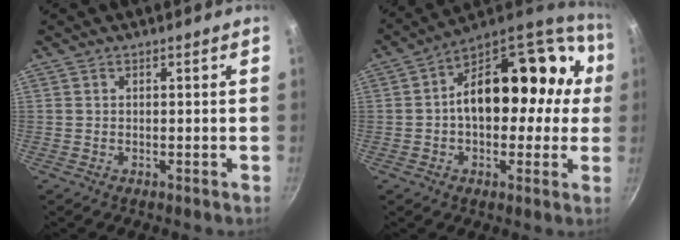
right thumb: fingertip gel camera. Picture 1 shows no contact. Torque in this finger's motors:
{"motor_torque": [1.43, 3.58, 0.96, -0.86, 0.43]}